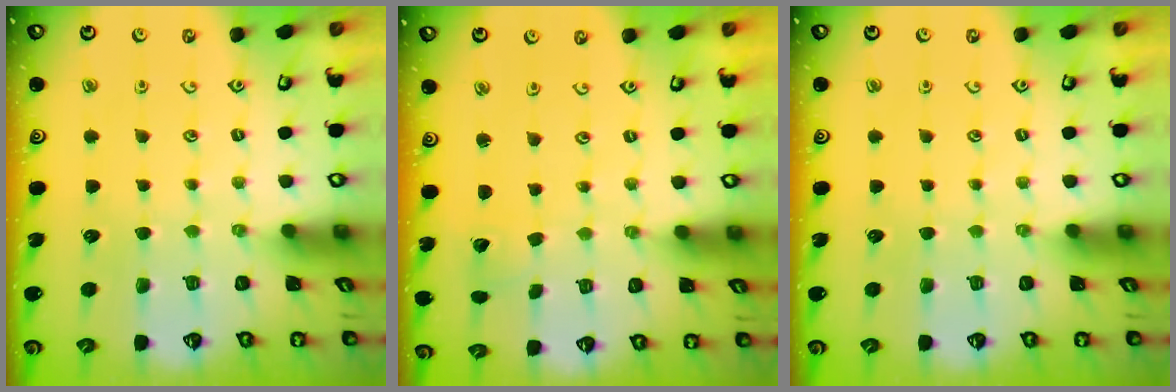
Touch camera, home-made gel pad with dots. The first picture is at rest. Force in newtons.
{"total": 2.3, "press": 2.3, "slide": 0.2}
{"total": 0.0}